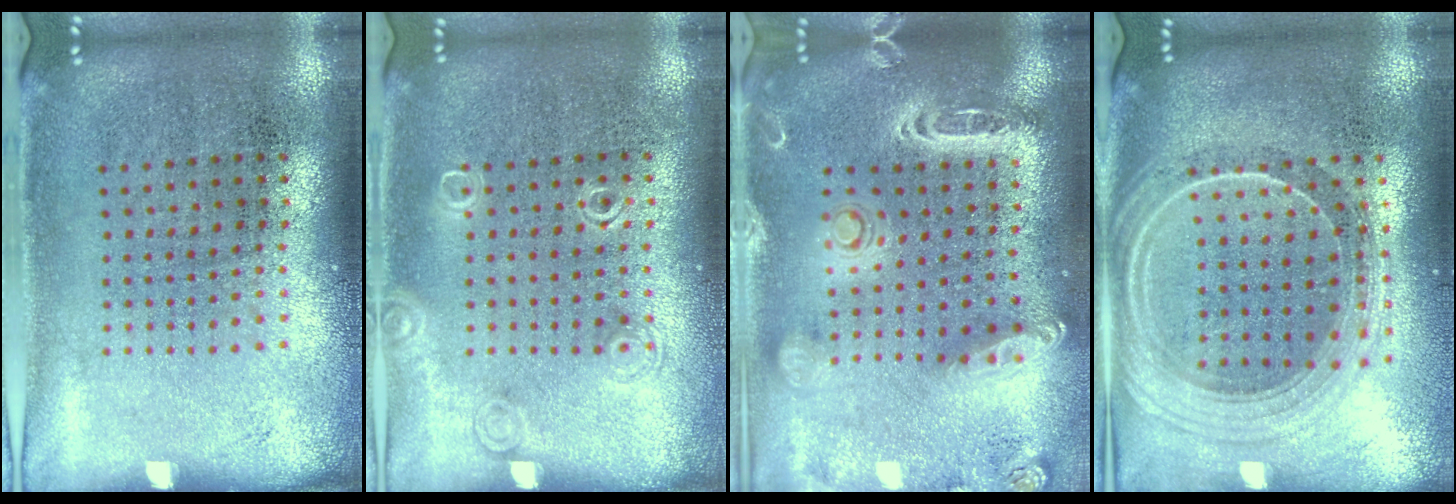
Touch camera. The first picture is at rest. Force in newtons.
{"total": 1.2, "press": 1.2, "slide": 0.2}
{"total": 2.5, "press": 2.3, "slide": 1.1}
{"total": 2.3, "press": 2.0, "slide": 1.2}